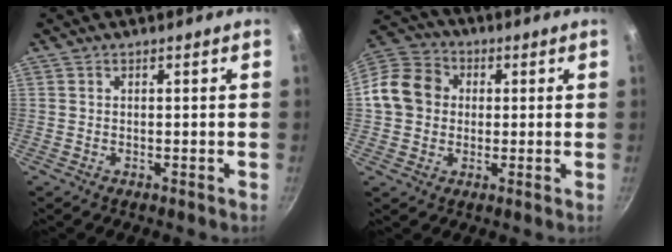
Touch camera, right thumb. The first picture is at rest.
{"total": 11.3, "force": [0.8, 9.8, 5.5], "torque": [-0.075, 0.021, -0.006]}